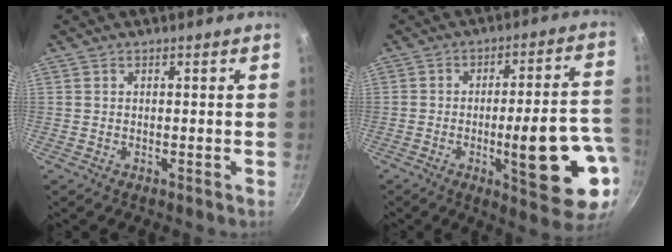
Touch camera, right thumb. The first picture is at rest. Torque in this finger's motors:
{"motor_torque": [2.35, 2.19, 1.96, -0.51, 0.41]}